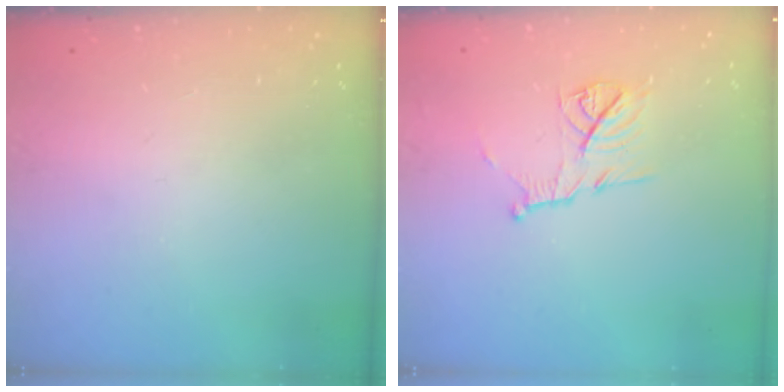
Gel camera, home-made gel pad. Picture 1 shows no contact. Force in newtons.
{"total": 10.3, "press": 10.3, "slide": 0.1}